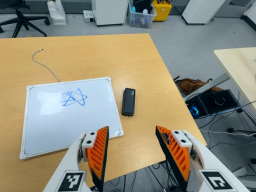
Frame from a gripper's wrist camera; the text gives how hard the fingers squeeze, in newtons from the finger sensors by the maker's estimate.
{"total": 0.0}